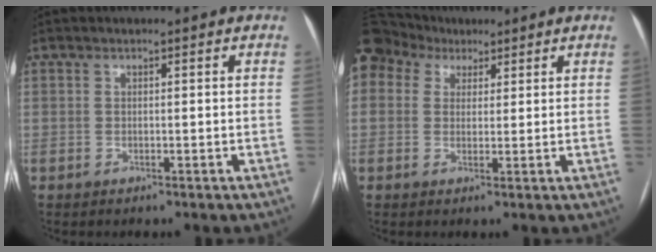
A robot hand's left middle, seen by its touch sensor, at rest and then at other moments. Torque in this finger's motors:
{"motor_torque": [1.37, -0.77, 1.06, 0.21]}